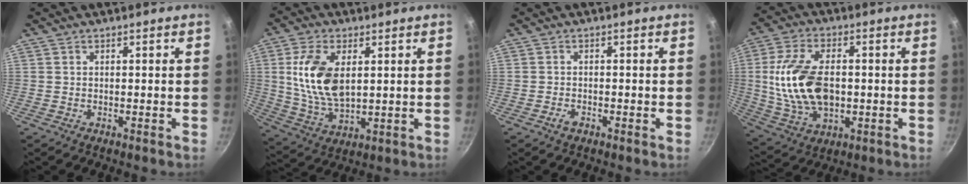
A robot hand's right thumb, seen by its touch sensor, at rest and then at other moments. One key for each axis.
{"total": 13.2, "fx": 2.7, "fy": 7.3, "fz": 10.6, "tx": -0.199, "ty": -0.015, "tz": 0.058}
{"total": 1.5, "fx": -1.0, "fy": 0.5, "fz": 1.0, "tx": -0.024, "ty": 0.007, "tz": -0.021}
{"total": 16.6, "fx": 0.0, "fy": 10.1, "fz": 13.1, "tx": -0.240, "ty": 0.011, "tz": 0.008}